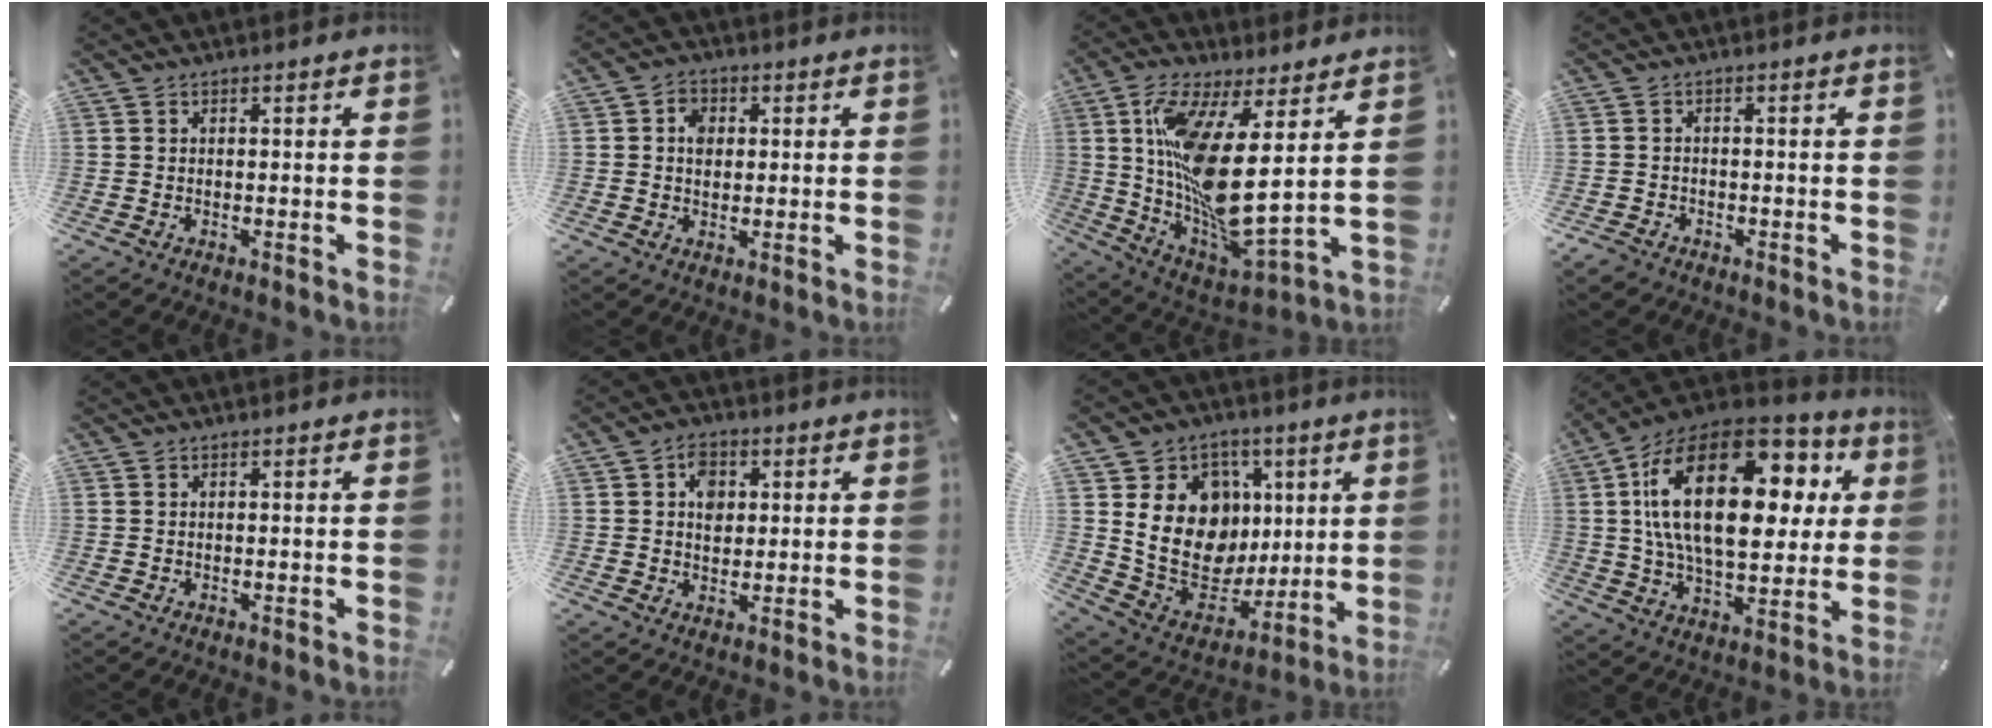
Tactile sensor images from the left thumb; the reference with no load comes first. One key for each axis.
{"total": 4.1, "fx": 0.6, "fy": 3.3, "fz": 2.4, "tx": -0.033, "ty": 0.003, "tz": 0.006}
{"total": 17.2, "fx": 5.1, "fy": 4.3, "fz": 15.9, "tx": -0.336, "ty": -0.065, "tz": 0.079}
{"total": 2.3, "fx": -1.6, "fy": 1.5, "fz": 0.7, "tx": -0.017, "ty": 0.008, "tz": -0.036}
{"total": 0.0}
{"total": 5.8, "fx": 1.4, "fy": 4.6, "fz": 3.2, "tx": -0.039, "ty": -0.002, "tz": 0.020}
{"total": 19.5, "fx": 3.8, "fy": 16.4, "fz": 9.8, "tx": -0.152, "ty": -0.026, "tz": 0.093}
{"total": 28.4, "fx": 8.1, "fy": 15.5, "fz": 22.4, "tx": -0.422, "ty": -0.028, "tz": 0.129}